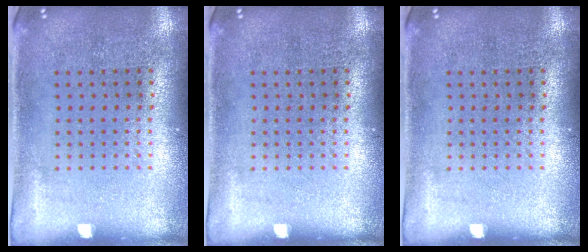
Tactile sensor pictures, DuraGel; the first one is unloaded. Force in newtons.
{"total": 0.0}
{"total": 0.0}